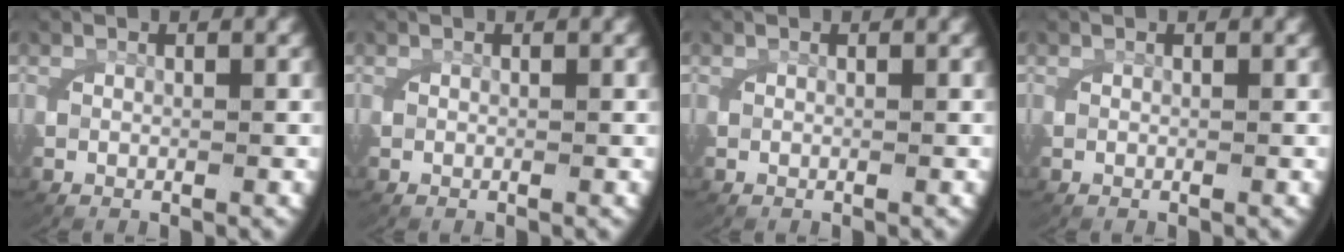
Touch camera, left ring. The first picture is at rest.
{"total": 0.0}
{"total": 0.0}
{"total": 0.0}